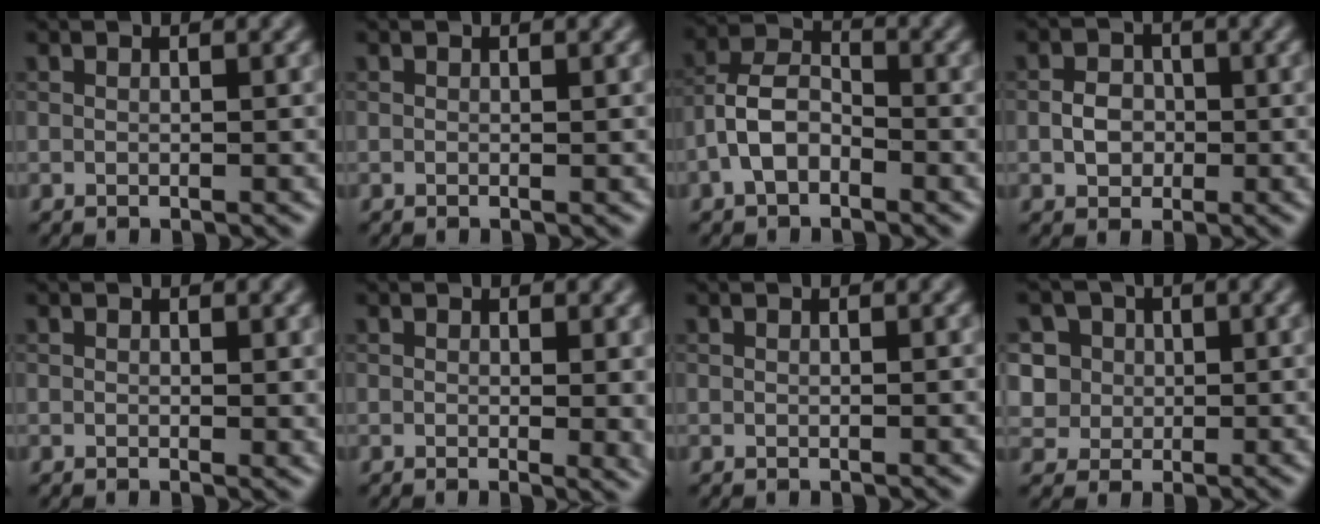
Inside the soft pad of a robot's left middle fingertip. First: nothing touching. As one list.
[{"total": 0.0}, {"total": 3.9, "force": [-1.8, 2.3, 2.6], "torque": [-0.050, 0.013, -0.044]}, {"total": 2.4, "force": [-0.4, 1.9, 1.3], "torque": [-0.019, 0.002, -0.012]}, {"total": 0.8, "force": [0.2, 0.4, 0.7], "torque": [-0.007, -0.004, 0.002]}, {"total": 2.7, "force": [0.2, 0.9, 2.6], "torque": [-0.027, -0.008, 0.004]}, {"total": 0.0}, {"total": 6.0, "force": [2.3, 5.1, 2.0], "torque": [-0.032, 0.018, 0.026]}]